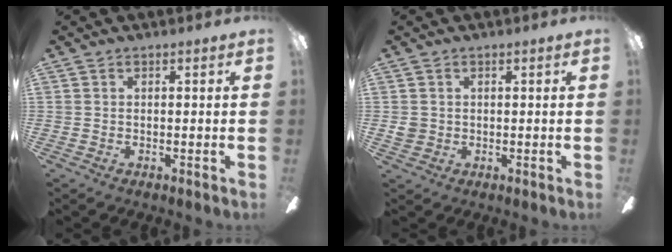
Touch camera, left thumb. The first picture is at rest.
{"total": 2.4, "force": [0.3, 2.3, 0.8], "torque": [-0.007, 0.003, 0.003]}